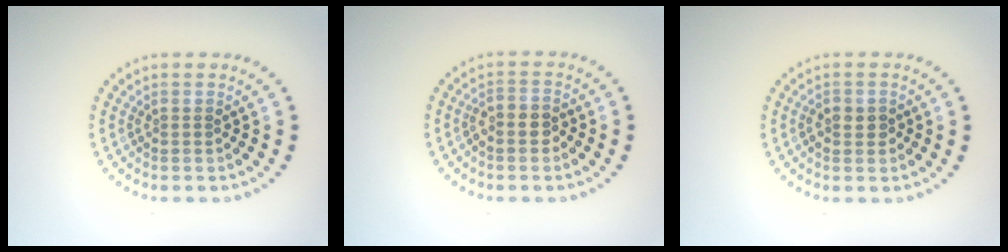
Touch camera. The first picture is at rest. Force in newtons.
{"total": 2.0, "press": 1.8, "slide": 1.0}
{"total": 1.8, "press": 1.8, "slide": 0.4}